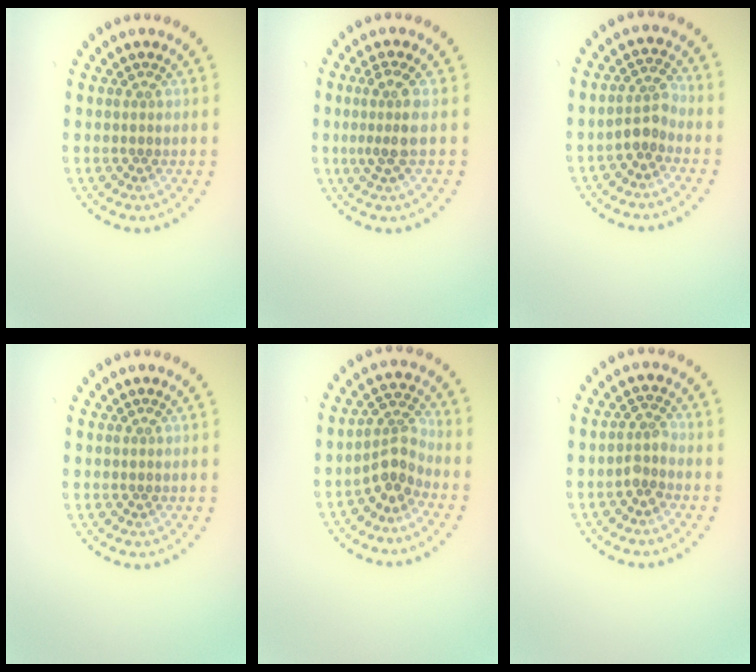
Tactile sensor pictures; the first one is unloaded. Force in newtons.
{"total": 2.6, "press": 1.9, "slide": 1.7}
{"total": 2.0, "press": 1.6, "slide": 1.2}
{"total": 0.0}
{"total": 2.8, "press": 2.1, "slide": 1.8}
{"total": 1.8, "press": 1.3, "slide": 1.2}